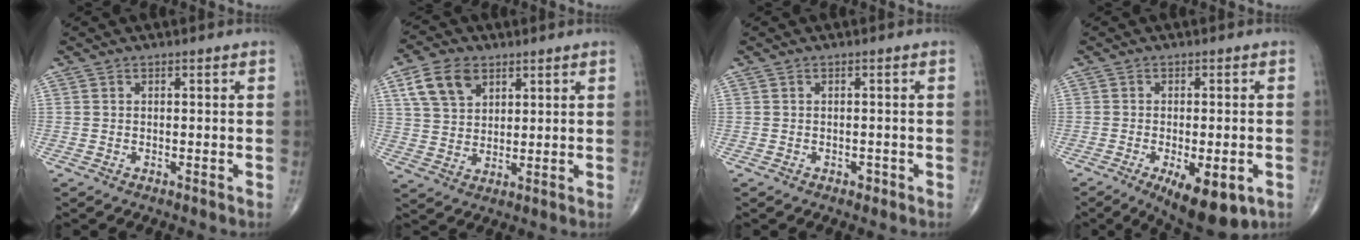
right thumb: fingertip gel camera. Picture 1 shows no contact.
{"total": 8.9, "force": [4.4, 5.8, 5.1], "torque": [-0.080, -0.011, 0.086]}
{"total": 1.0, "force": [-0.5, 0.7, 0.4], "torque": [-0.002, 0.002, -0.009]}
{"total": 11.7, "force": [-4.9, 4.7, 9.5], "torque": [-0.130, -0.006, -0.063]}